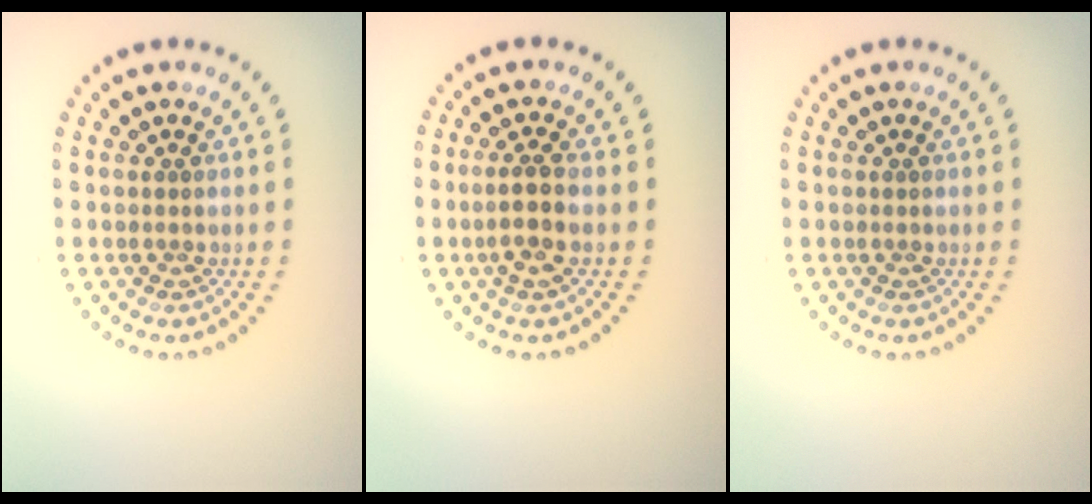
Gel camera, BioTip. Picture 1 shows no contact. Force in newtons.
{"total": 2.3, "press": 2.2, "slide": 0.9}
{"total": 0.0}